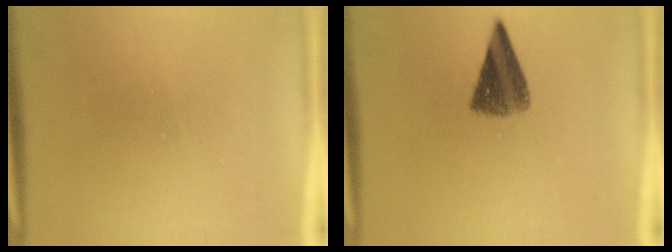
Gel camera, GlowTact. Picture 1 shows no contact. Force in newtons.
{"total": 6.9}